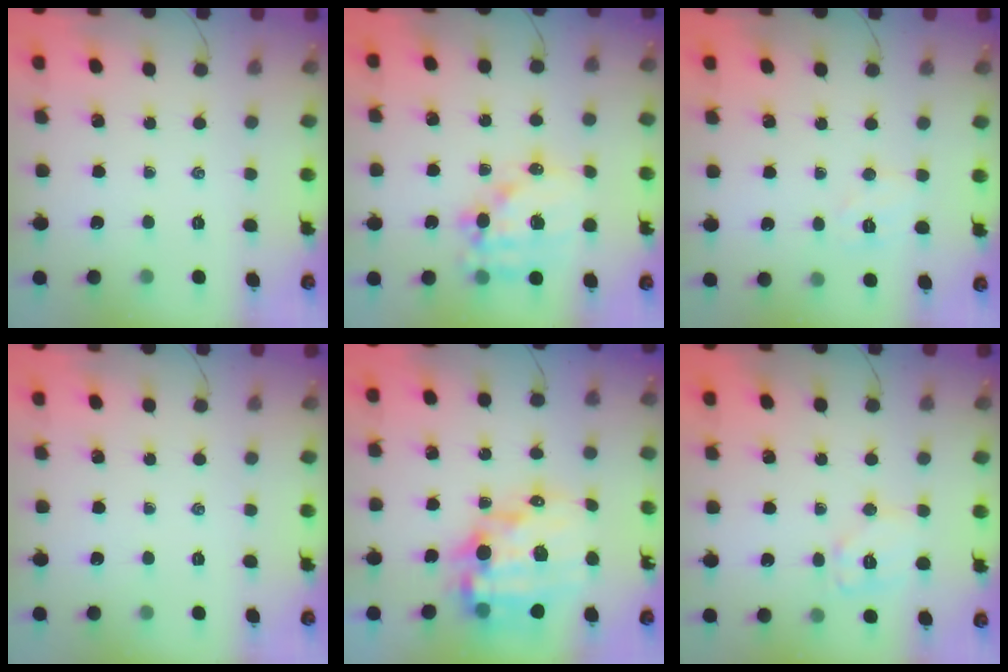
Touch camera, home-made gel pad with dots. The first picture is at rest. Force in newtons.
{"total": 14.3, "press": 13.9, "slide": 3.2}
{"total": 5.8, "press": 5.7, "slide": 1.0}
{"total": 0.0}
{"total": 16.4, "press": 15.9, "slide": 3.8}
{"total": 9.5, "press": 9.5, "slide": 0.3}